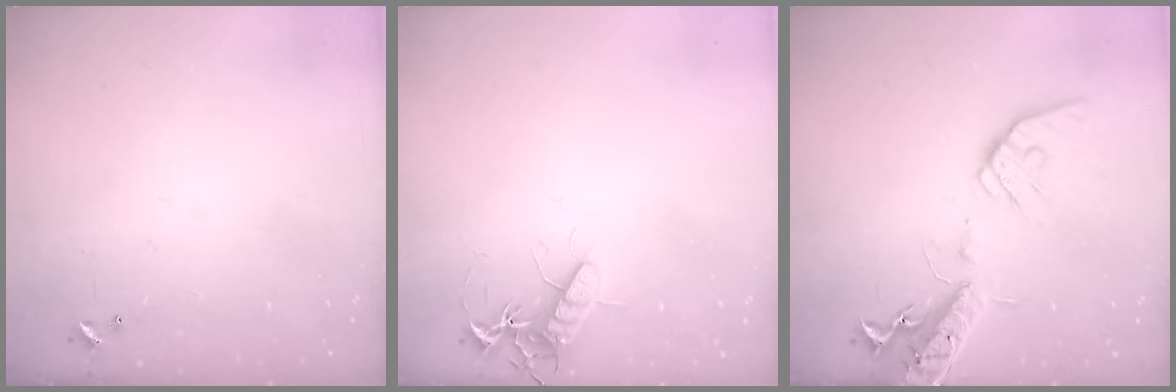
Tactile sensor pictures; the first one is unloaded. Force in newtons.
{"total": 10.8, "press": 10.8, "slide": 0.4}
{"total": 17.5, "press": 17.1, "slide": 3.5}